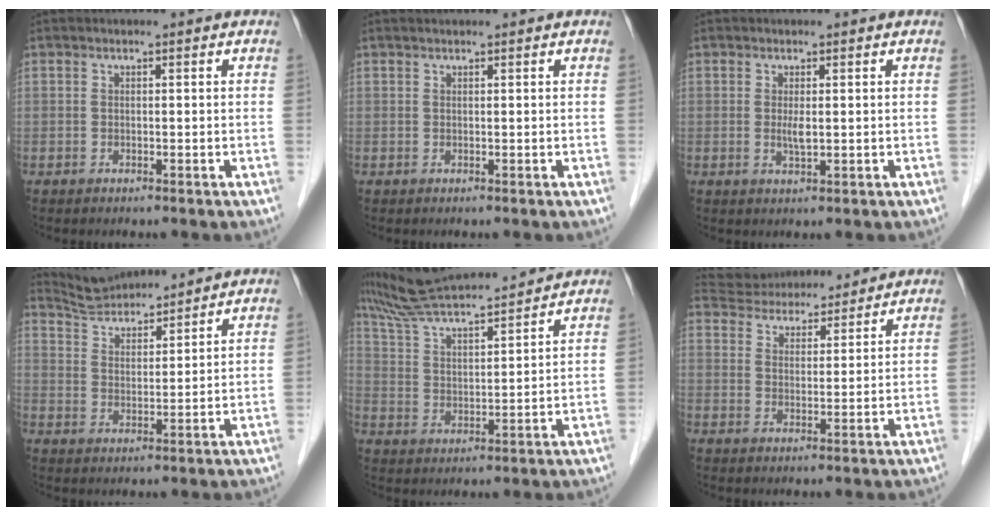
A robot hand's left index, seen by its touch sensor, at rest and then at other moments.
{"total": 0.6, "force": [0.6, 0.0, 0.2], "torque": [-0.008, 0.010, 0.013]}
{"total": 1.5, "force": [0.1, 0.3, 1.5], "torque": [-0.033, -0.004, 0.005]}
{"total": 7.9, "force": [7.8, 0.6, 1.1], "torque": [-0.032, 0.020, 0.148]}
{"total": 15.0, "force": [14.0, 0.6, 5.4], "torque": [-0.109, 0.021, 0.235]}
{"total": 12.0, "force": [11.3, 2.8, 2.9], "torque": [-0.050, 0.028, 0.179]}